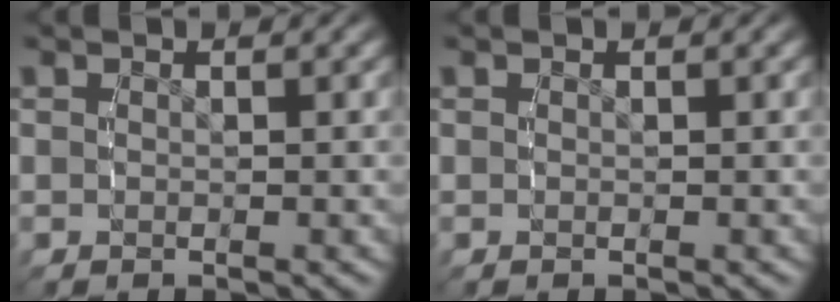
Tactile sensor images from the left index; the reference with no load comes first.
{"total": 0.0}